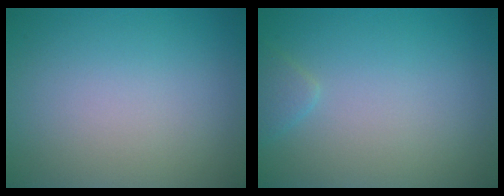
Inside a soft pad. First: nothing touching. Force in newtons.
{"total": 1.1, "press": 1.1, "slide": 0.1}